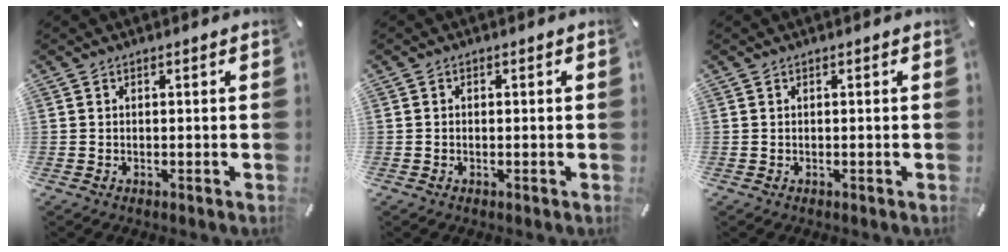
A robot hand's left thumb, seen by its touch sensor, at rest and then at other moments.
{"total": 0.6, "force": [-0.3, 0.5, 0.3], "torque": [-0.006, 0.002, -0.007]}
{"total": 0.0}